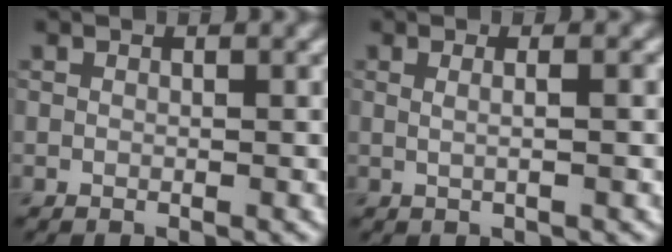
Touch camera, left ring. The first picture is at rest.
{"total": 2.7, "force": [0.7, 1.3, 2.3], "torque": [-0.012, 0.009, -0.014]}